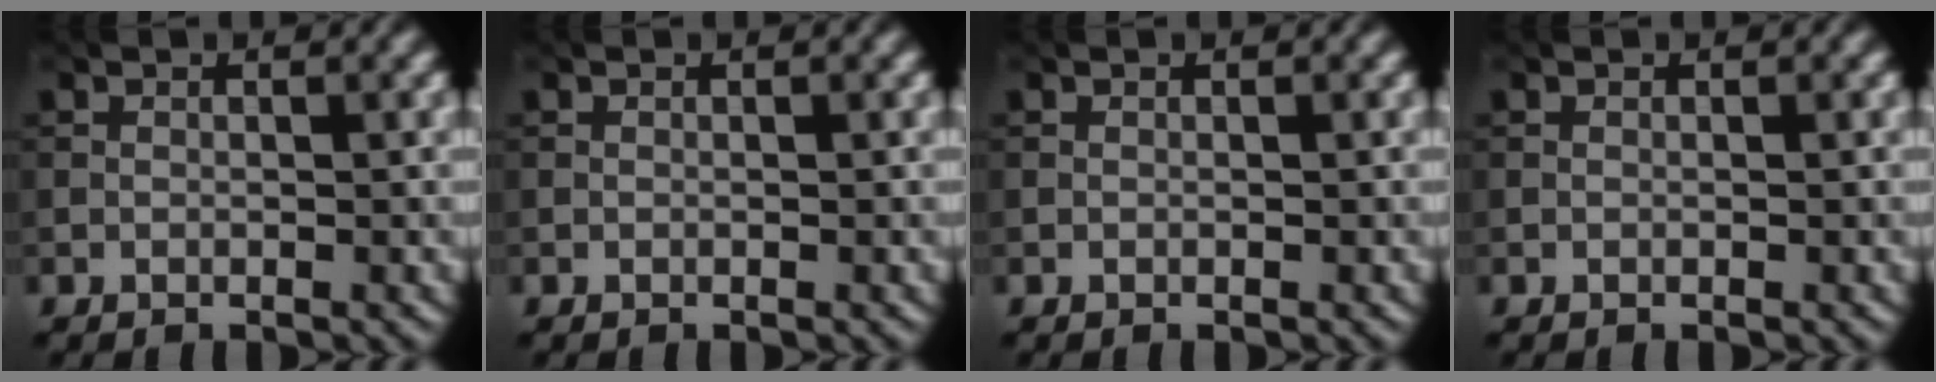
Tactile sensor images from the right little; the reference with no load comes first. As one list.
[{"total": 0.0}, {"total": 0.0}, {"total": 0.0}]